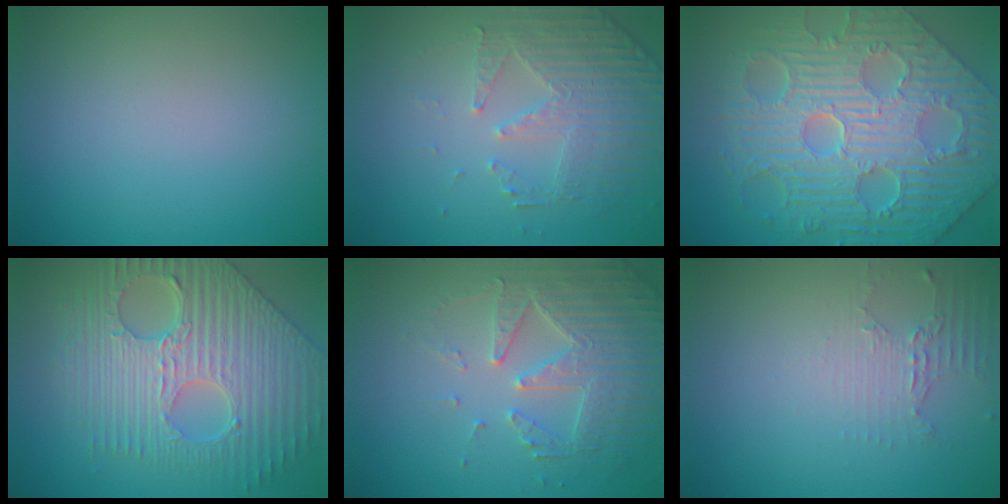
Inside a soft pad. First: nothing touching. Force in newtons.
{"total": 4.7, "press": 3.5, "slide": 3.2}
{"total": 11.7, "press": 8.0, "slide": 8.6}
{"total": 9.8, "press": 6.8, "slide": 7.1}
{"total": 4.8, "press": 4.1, "slide": 2.5}
{"total": 2.2, "press": 1.6, "slide": 1.5}